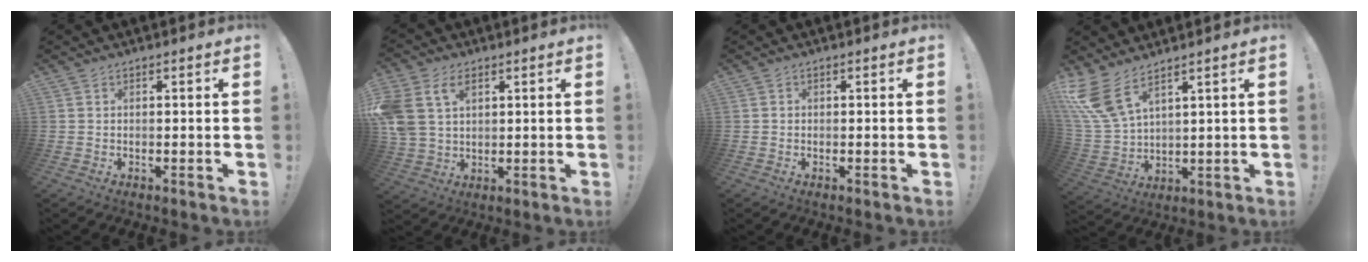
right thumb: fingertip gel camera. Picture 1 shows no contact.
{"total": 10.4, "force": [4.7, 7.2, 5.9], "torque": [-0.139, -0.011, 0.091]}
{"total": 0.5, "force": [-0.2, 0.5, 0.0], "torque": [0.000, 0.003, -0.003]}
{"total": 11.2, "force": [7.5, 4.2, 7.2], "torque": [-0.167, -0.036, 0.145]}